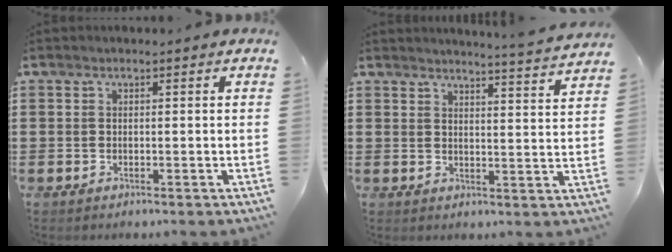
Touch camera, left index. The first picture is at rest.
{"total": 3.9, "force": [3.7, -1.2, 0.5], "torque": [-0.016, -0.035, 0.062]}